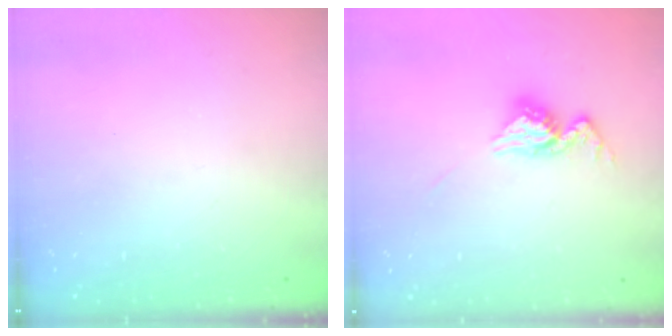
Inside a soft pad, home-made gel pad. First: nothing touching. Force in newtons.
{"total": 12.4, "press": 12.3, "slide": 1.0}